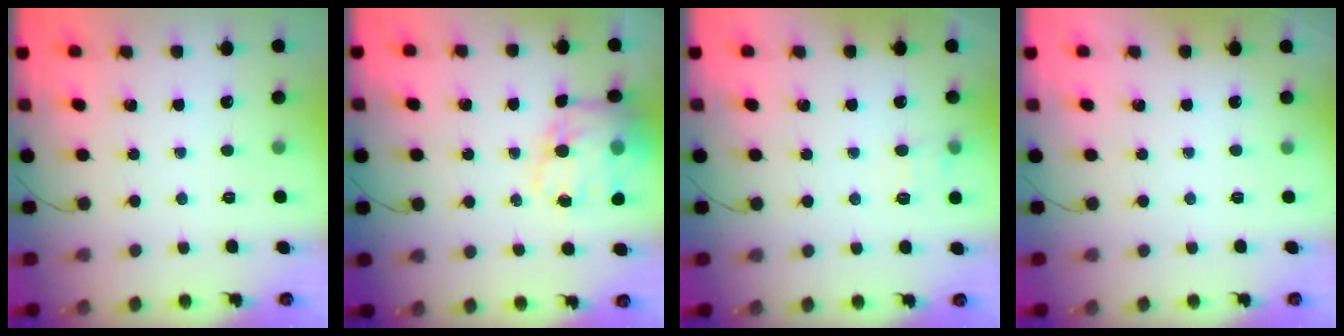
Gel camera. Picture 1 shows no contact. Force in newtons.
{"total": 15.8, "press": 15.4, "slide": 3.6}
{"total": 7.3, "press": 7.0, "slide": 2.0}
{"total": 1.9, "press": 1.9, "slide": 0.3}